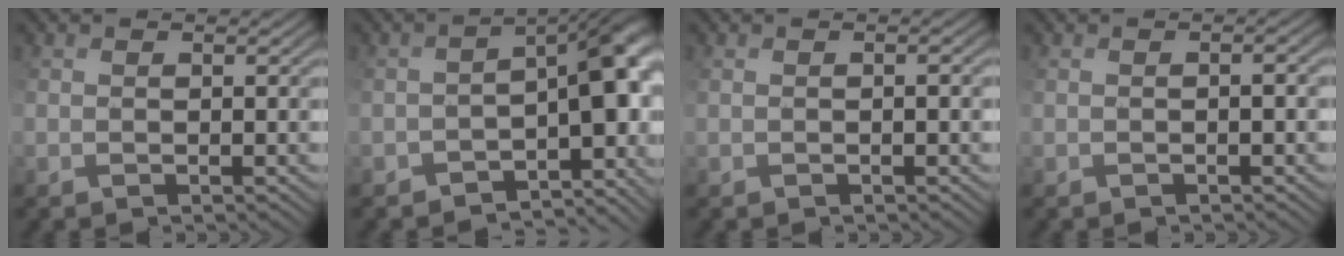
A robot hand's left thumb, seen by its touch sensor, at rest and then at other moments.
{"total": 11.1, "force": [-4.3, 5.9, 8.3], "torque": [-0.113, -0.030, -0.029]}
{"total": 0.9, "force": [-0.3, 0.3, 0.8], "torque": [-0.008, 0.004, 0.010]}
{"total": 1.6, "force": [-0.6, 0.5, 1.3], "torque": [-0.005, 0.007, 0.008]}